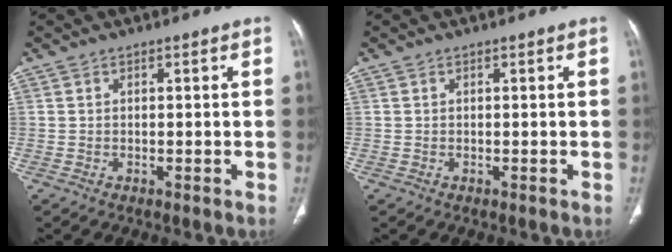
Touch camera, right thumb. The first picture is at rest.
{"total": 0.0}